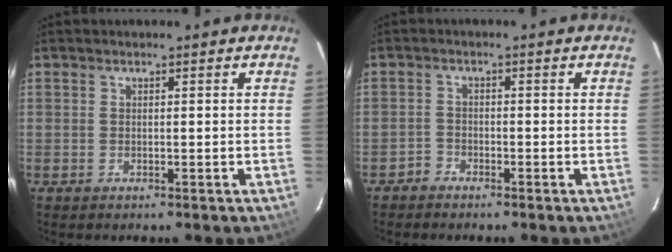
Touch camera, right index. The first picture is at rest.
{"total": 1.9, "force": [-1.7, 0.8, -0.3], "torque": [0.006, 0.007, -0.035]}